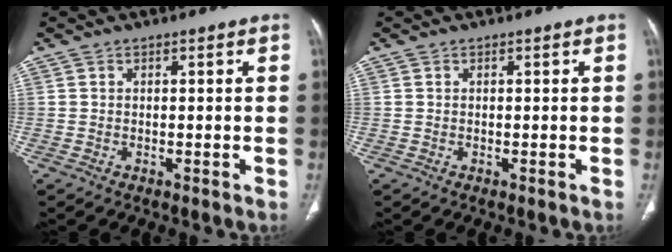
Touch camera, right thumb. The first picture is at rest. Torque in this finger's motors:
{"motor_torque": [-0.18, 0.18, -0.22, 0.13, 0.01]}